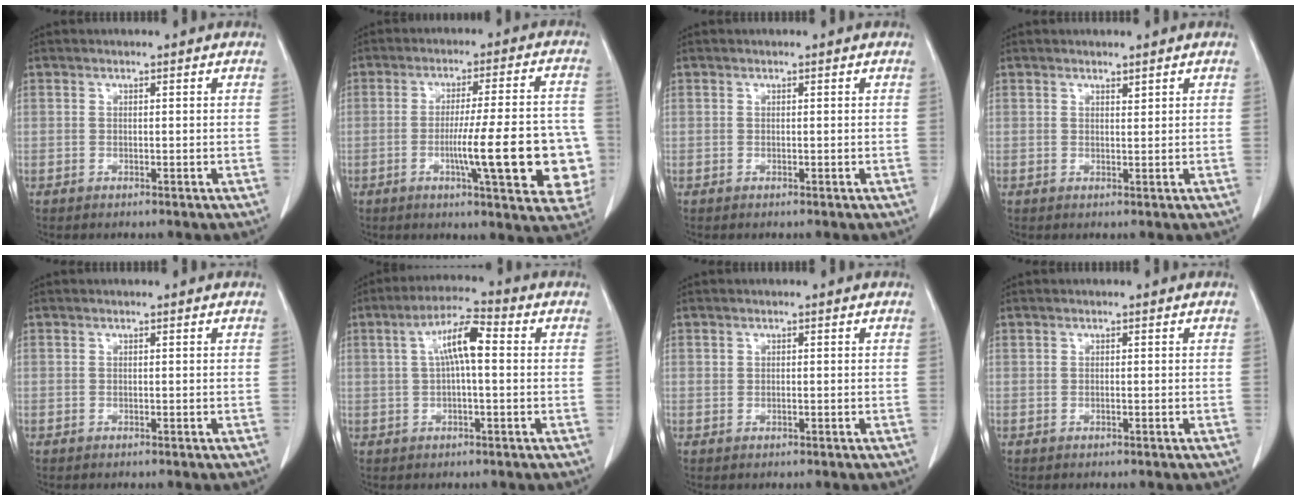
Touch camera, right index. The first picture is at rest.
{"total": 16.6, "force": [-3.8, 2.1, 16.0], "torque": [-0.155, 0.017, -0.040]}
{"total": 0.0}
{"total": 0.8, "force": [0.7, 0.1, 0.3], "torque": [-0.008, -0.005, 0.013]}
{"total": 0.0}
{"total": 7.3, "force": [1.1, 1.4, 7.0], "torque": [-0.132, 0.024, 0.016]}
{"total": 0.6, "force": [0.1, 0.3, 0.4], "torque": [-0.013, 0.003, 0.004]}
{"total": 0.0}